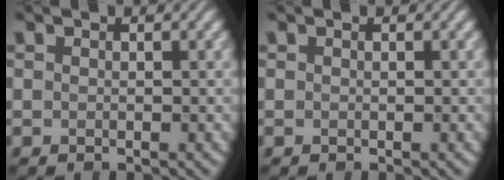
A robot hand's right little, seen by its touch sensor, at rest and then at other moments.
{"total": 0.0}